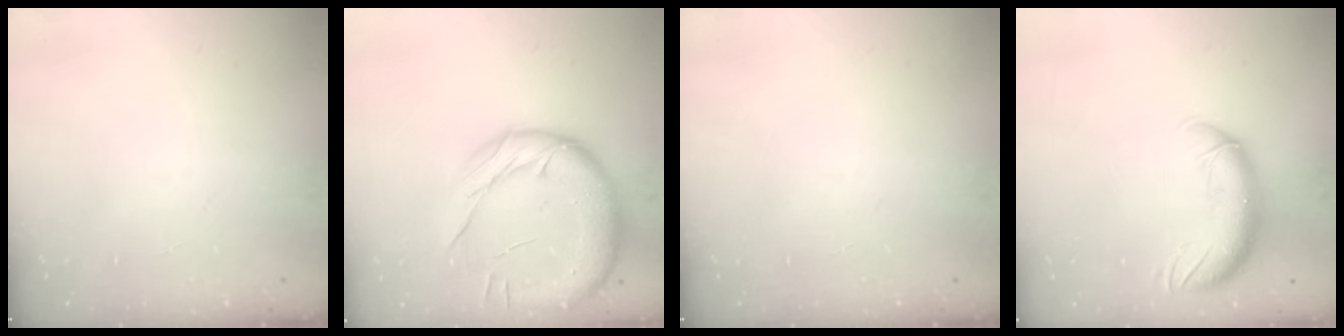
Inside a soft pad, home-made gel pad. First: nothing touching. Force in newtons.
{"total": 17.3, "press": 17.2, "slide": 1.6}
{"total": 0.0}
{"total": 11.5, "press": 11.3, "slide": 2.4}